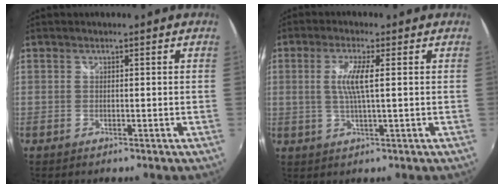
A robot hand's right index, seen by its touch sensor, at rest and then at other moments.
{"total": 5.3, "force": [0.7, 0.4, 5.2], "torque": [-0.103, -0.002, 0.015]}